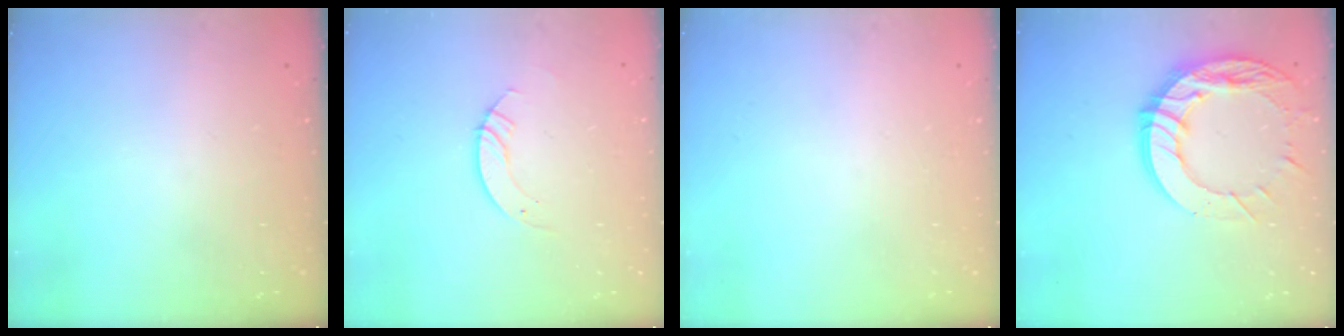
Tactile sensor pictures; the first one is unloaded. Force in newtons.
{"total": 3.5, "press": 3.5, "slide": 0.1}
{"total": 0.0}
{"total": 15.9, "press": 15.8, "slide": 1.5}